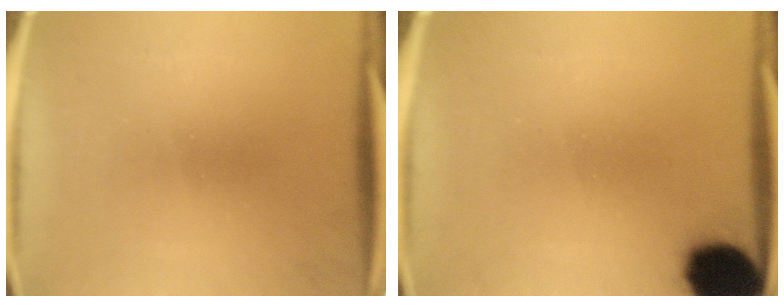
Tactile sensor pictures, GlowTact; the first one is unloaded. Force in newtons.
{"total": 15.4}